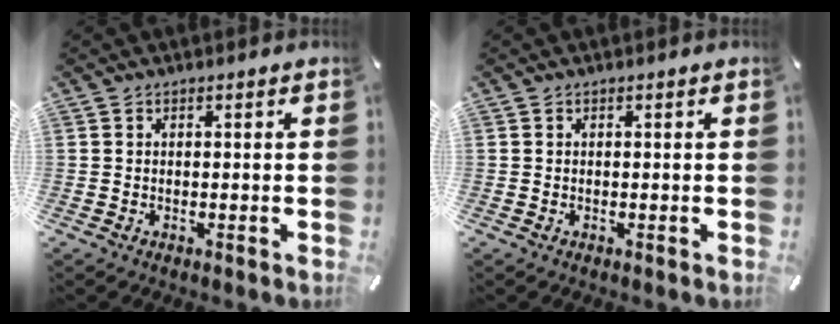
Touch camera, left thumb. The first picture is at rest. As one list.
[{"total": 0.0}]